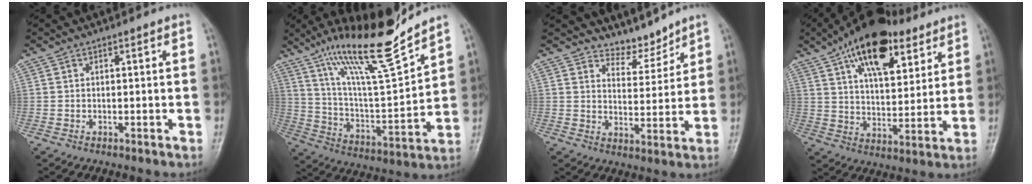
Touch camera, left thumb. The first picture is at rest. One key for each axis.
{"total": 18.7, "fx": 14.4, "fy": 1.9, "fz": 11.8, "tx": -0.180, "ty": -0.081, "tz": 0.260}
{"total": 5.4, "fx": 5.1, "fy": 1.7, "fz": 0.1, "tx": 0.022, "ty": -0.052, "tz": 0.095}
{"total": 18.7, "fx": 10.6, "fy": 9.0, "fz": 12.5, "tx": -0.165, "ty": -0.033, "tz": 0.171}